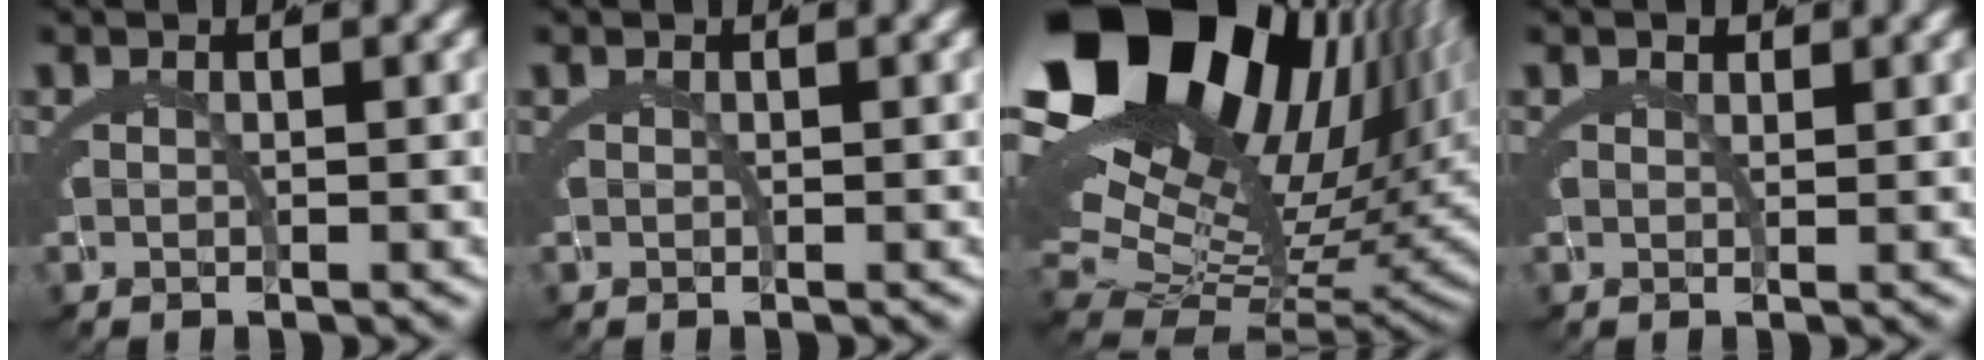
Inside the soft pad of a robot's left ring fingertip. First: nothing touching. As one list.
[{"total": 0.0}, {"total": 22.7, "force": [4.9, 14.4, 16.9], "torque": [-0.289, 0.002, 0.080]}, {"total": 0.9, "force": [0.4, 0.6, 0.4], "torque": [-0.004, -0.004, 0.009]}]